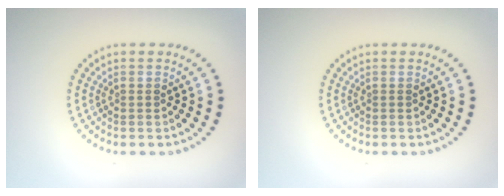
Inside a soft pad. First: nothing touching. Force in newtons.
{"total": 0.0}